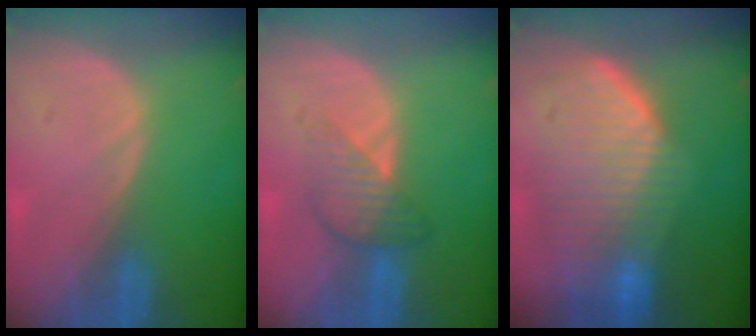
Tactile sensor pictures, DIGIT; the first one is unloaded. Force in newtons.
{"total": 4.1, "press": 4.1, "slide": 0.0}
{"total": 10.3, "press": 9.1, "slide": 4.8}